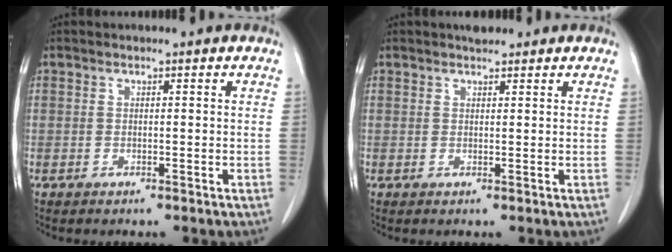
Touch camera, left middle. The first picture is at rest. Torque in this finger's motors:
{"motor_torque": [0.09, -0.05, -0.02, 0.00]}